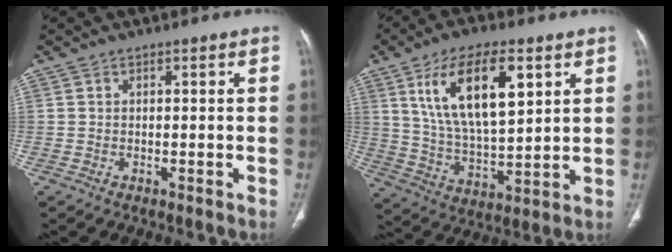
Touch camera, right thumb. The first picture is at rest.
{"total": 17.9, "force": [7.1, 7.7, 14.4], "torque": [-0.238, -0.025, 0.136]}